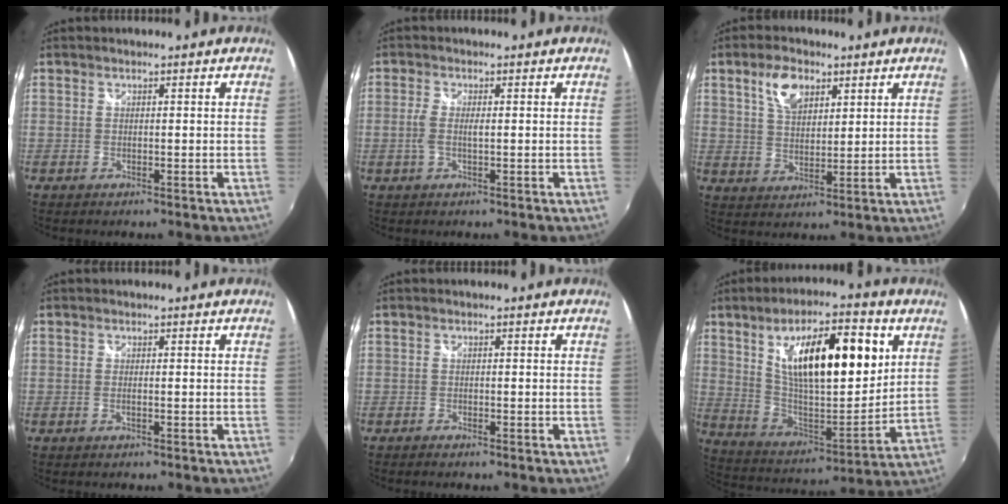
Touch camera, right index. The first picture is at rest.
{"total": 3.0, "force": [-0.2, 0.9, 2.9], "torque": [-0.063, -0.001, -0.005]}
{"total": 7.3, "force": [3.8, 3.9, 4.8], "torque": [-0.088, 0.013, 0.070]}
{"total": 1.1, "force": [-0.3, 0.1, 1.0], "torque": [-0.019, 0.000, -0.007]}
{"total": 1.0, "force": [-0.8, 0.3, 0.4], "torque": [-0.013, -0.003, -0.018]}
{"total": 22.3, "force": [7.9, 8.3, 19.0], "torque": [-0.311, 0.004, 0.139]}